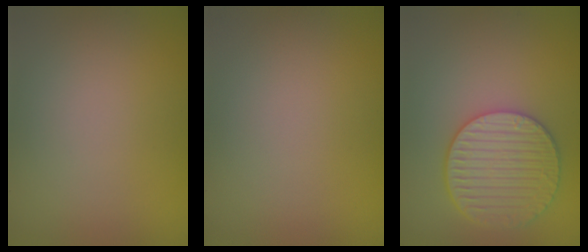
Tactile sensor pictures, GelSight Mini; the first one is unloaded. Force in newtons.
{"total": 0.0}
{"total": 5.3, "press": 4.7, "slide": 2.4}